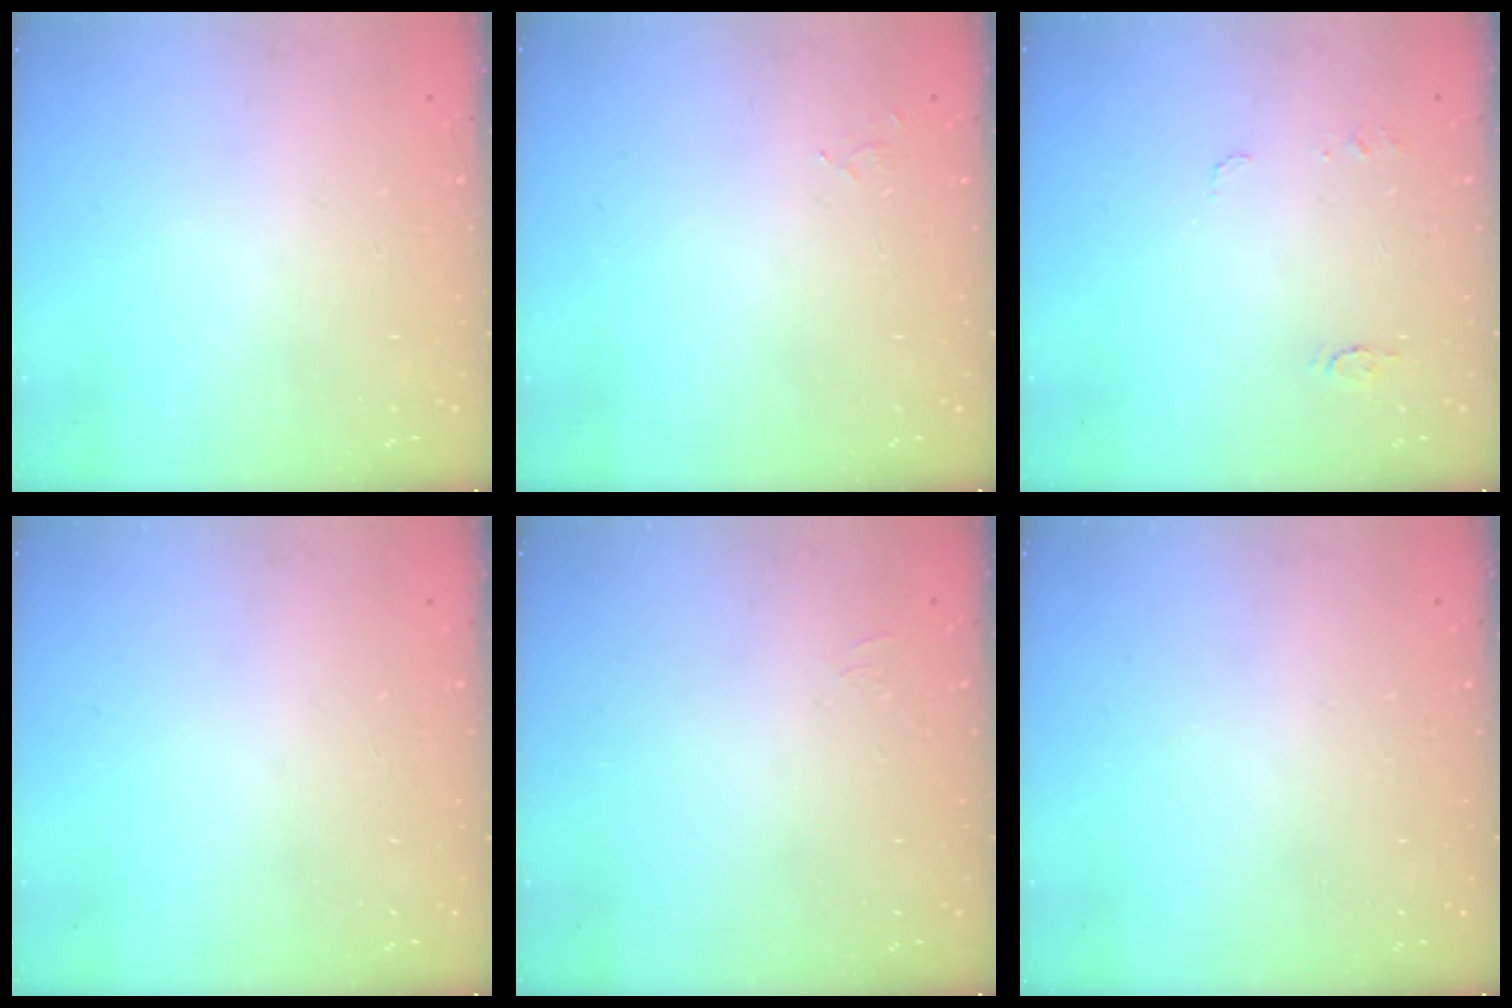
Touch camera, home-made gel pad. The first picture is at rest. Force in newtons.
{"total": 5.2, "press": 5.2, "slide": 0.4}
{"total": 5.2, "press": 5.1, "slide": 0.5}
{"total": 0.0}
{"total": 4.5, "press": 4.4, "slide": 0.9}
{"total": 0.0}